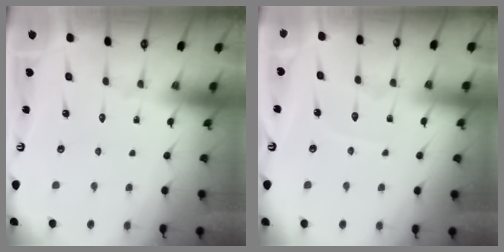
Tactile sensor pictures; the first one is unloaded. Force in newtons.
{"total": 5.0, "press": 5.0, "slide": 0.2}